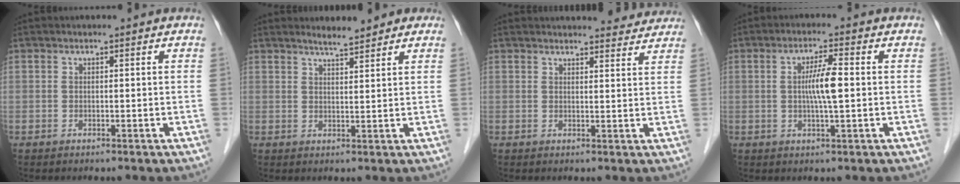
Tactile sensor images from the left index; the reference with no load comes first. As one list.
[{"total": 3.4, "force": [3.0, 0.6, 1.3], "torque": [-0.021, 0.009, 0.047]}, {"total": 11.5, "force": [11.1, 2.1, 2.3], "torque": [-0.008, 0.009, 0.116]}, {"total": 5.0, "force": [0.1, 0.2, 4.9], "torque": [-0.095, 0.001, -0.001]}]